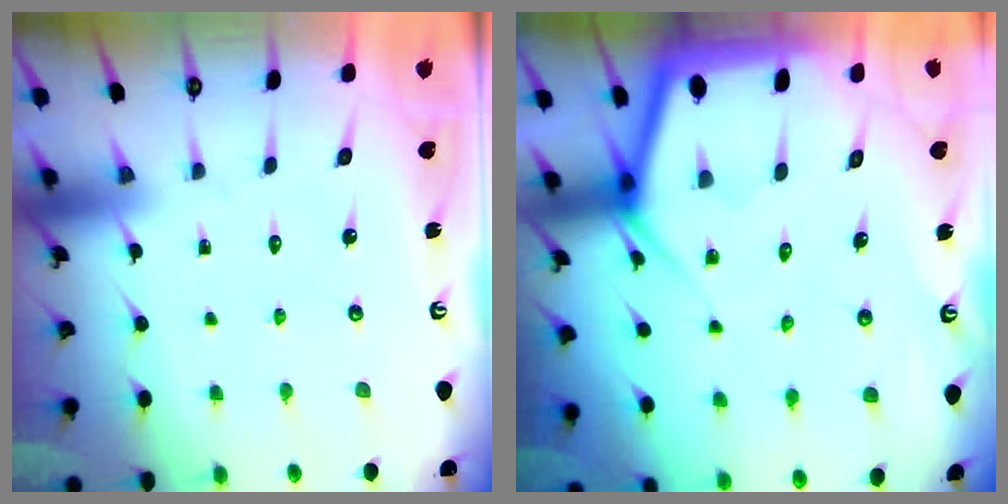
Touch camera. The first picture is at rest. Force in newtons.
{"total": 6.7, "press": 6.7, "slide": 0.5}